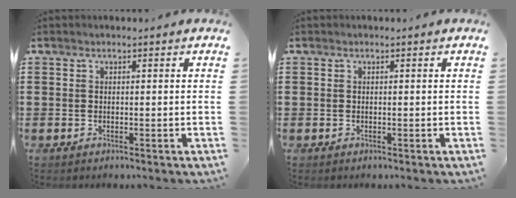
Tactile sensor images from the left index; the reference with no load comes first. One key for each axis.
{"total": 0.0}